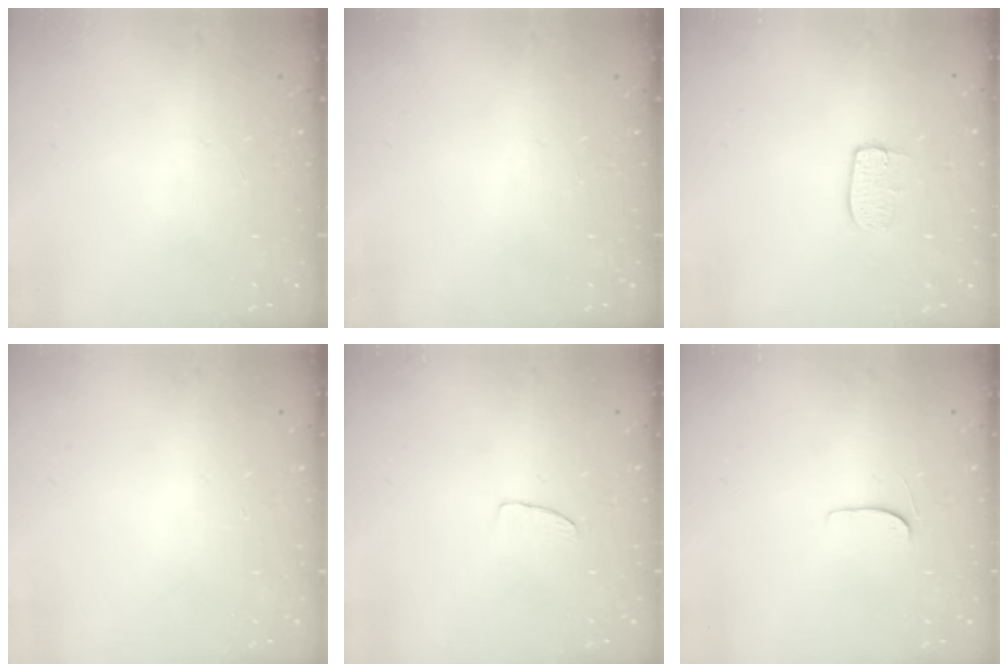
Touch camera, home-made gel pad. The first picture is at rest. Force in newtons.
{"total": 0.0}
{"total": 5.4, "press": 5.4, "slide": 0.3}
{"total": 0.0}
{"total": 3.1, "press": 3.1, "slide": 0.2}
{"total": 4.3, "press": 4.3, "slide": 0.5}